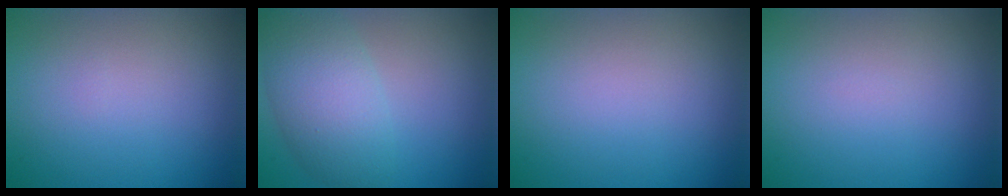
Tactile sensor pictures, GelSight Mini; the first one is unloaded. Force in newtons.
{"total": 5.7, "press": 5.7, "slide": 0.2}
{"total": 0.0}
{"total": 0.0}